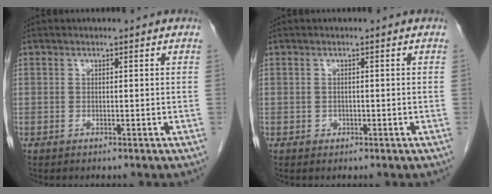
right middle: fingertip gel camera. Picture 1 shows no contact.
{"total": 0.8, "force": [-0.3, 0.7, 0.2], "torque": [-0.002, 0.003, -0.004]}